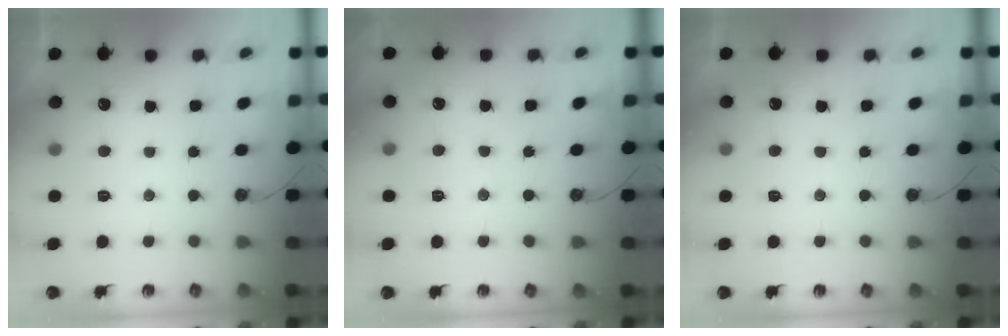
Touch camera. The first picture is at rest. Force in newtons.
{"total": 5.5, "press": 5.5, "slide": 0.9}
{"total": 1.7, "press": 1.6, "slide": 0.4}